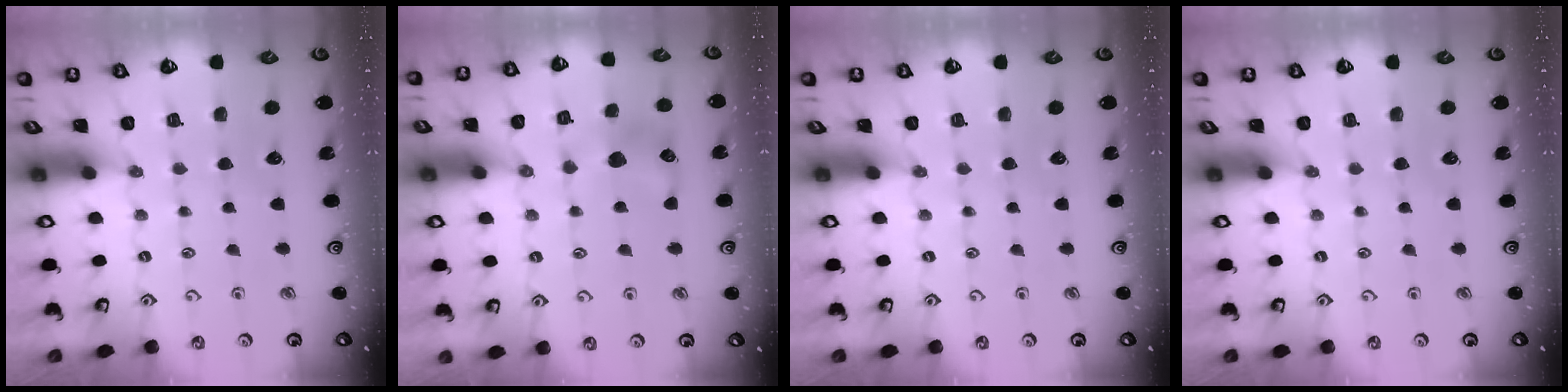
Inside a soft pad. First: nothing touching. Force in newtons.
{"total": 7.9, "press": 7.9, "slide": 0.8}
{"total": 0.0}
{"total": 0.0}